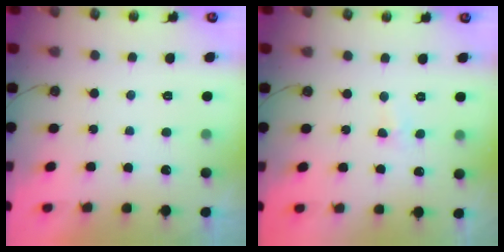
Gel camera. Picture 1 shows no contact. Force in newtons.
{"total": 2.1, "press": 2.0, "slide": 0.3}